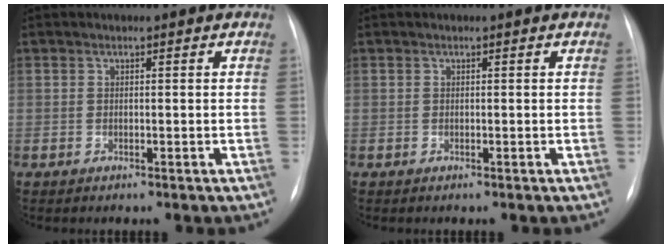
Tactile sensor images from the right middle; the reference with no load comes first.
{"total": 0.0}